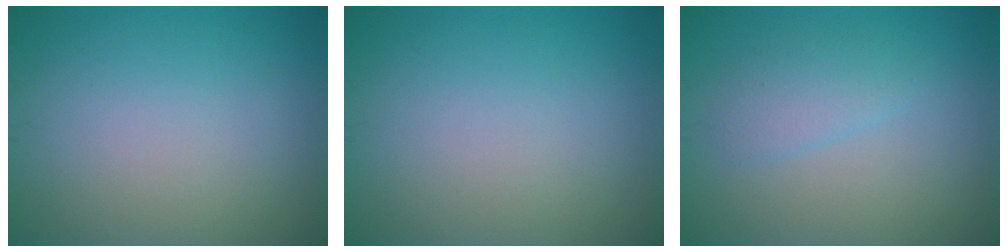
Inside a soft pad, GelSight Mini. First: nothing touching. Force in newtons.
{"total": 0.0}
{"total": 2.0, "press": 2.0, "slide": 0.1}